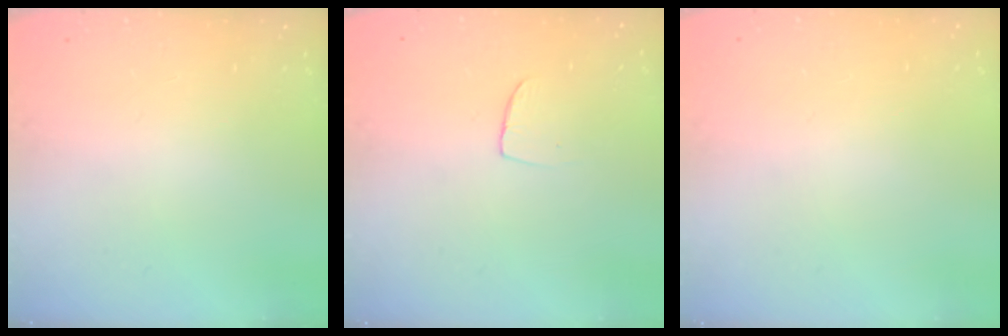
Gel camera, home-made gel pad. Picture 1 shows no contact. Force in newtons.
{"total": 3.1, "press": 3.1, "slide": 0.2}
{"total": 0.0}